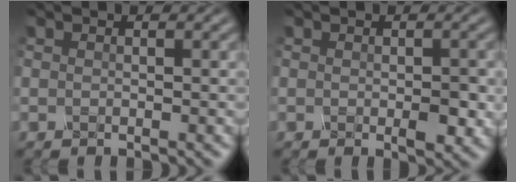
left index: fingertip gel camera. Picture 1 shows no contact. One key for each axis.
{"total": 2.2, "fx": -0.5, "fy": 0.9, "fz": 1.9, "tx": -0.033, "ty": -0.005, "tz": -0.002}